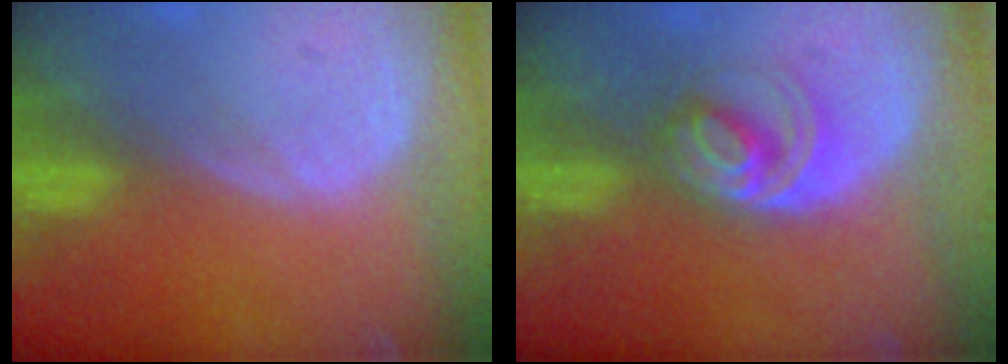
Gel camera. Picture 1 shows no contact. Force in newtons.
{"total": 5.4, "press": 5.0, "slide": 2.1}